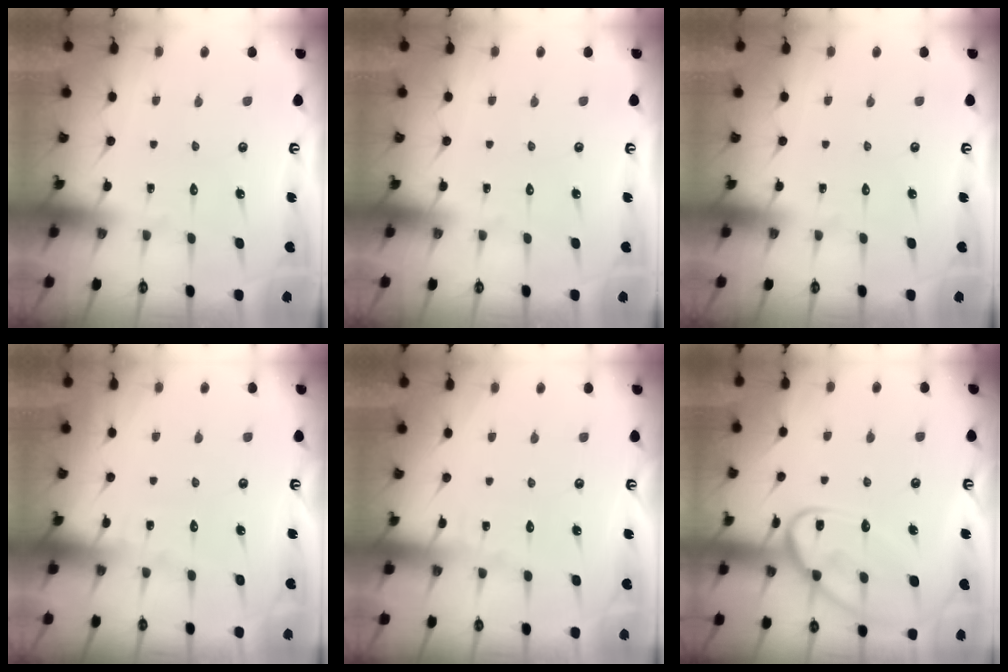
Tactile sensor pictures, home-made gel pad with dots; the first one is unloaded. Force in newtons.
{"total": 0.0}
{"total": 0.0}
{"total": 5.5, "press": 5.5, "slide": 0.5}
{"total": 3.5, "press": 3.5, "slide": 0.4}
{"total": 17.3, "press": 17.3, "slide": 1.4}